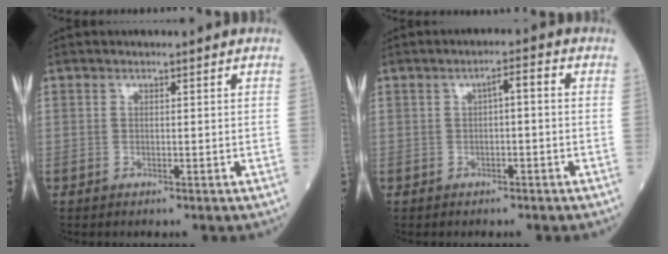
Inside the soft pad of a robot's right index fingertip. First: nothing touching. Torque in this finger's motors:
{"motor_torque": [0.21, -0.12, 0.13, 0.04]}